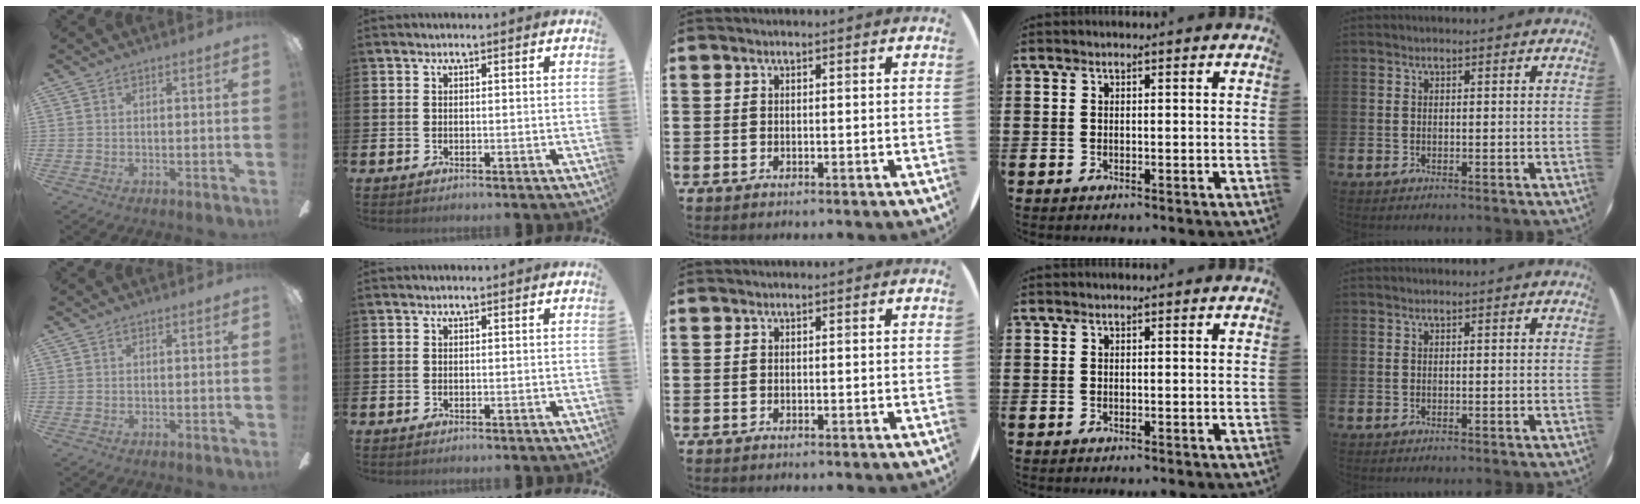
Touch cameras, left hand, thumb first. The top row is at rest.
{}